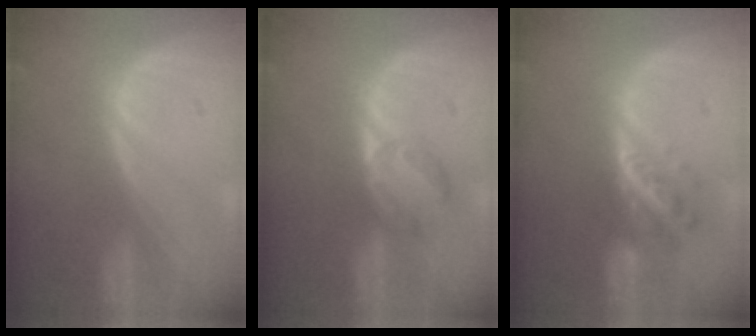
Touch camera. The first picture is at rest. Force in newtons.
{"total": 4.3, "press": 4.3, "slide": 0.4}
{"total": 5.9, "press": 5.5, "slide": 2.2}